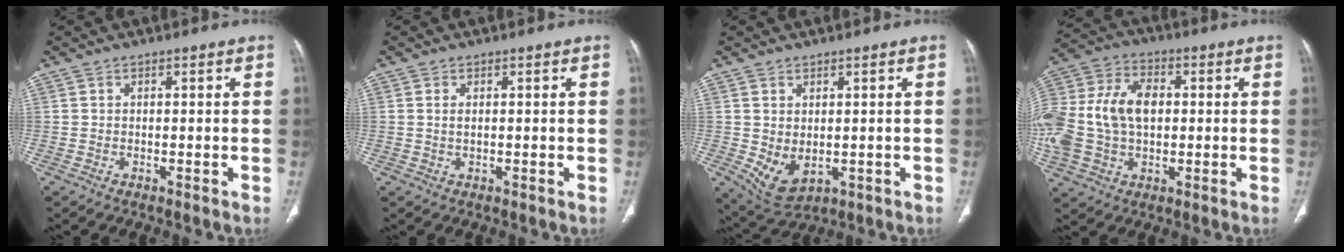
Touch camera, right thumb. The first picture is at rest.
{"total": 1.2, "force": [0.3, 0.6, 1.1], "torque": [-0.025, 0.000, 0.009]}
{"total": 6.5, "force": [-0.6, 4.1, 4.9], "torque": [-0.081, -0.009, 0.014]}
{"total": 19.9, "force": [0.7, 13.6, 14.5], "torque": [-0.330, 0.019, 0.018]}